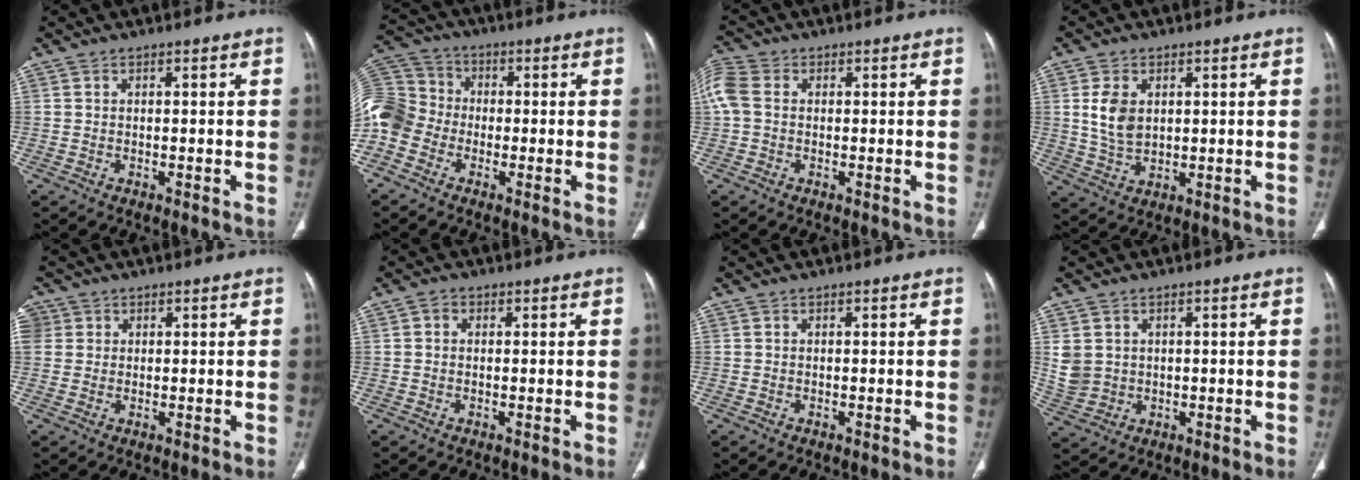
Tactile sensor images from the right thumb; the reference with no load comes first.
{"total": 12.2, "force": [-3.3, 9.9, 6.3], "torque": [-0.139, 0.038, -0.075]}
{"total": 6.1, "force": [0.2, 4.6, 4.0], "torque": [-0.107, 0.017, -0.002]}
{"total": 6.6, "force": [1.4, 4.5, 4.7], "torque": [-0.080, -0.005, 0.034]}
{"total": 6.5, "force": [1.8, 5.8, 2.1], "torque": [-0.056, 0.016, 0.040]}
{"total": 1.3, "force": [0.2, 1.2, 0.7], "torque": [-0.001, 0.004, -0.001]}
{"total": 0.0}
{"total": 5.2, "force": [1.1, 4.6, 2.4], "torque": [-0.044, -0.003, 0.035]}